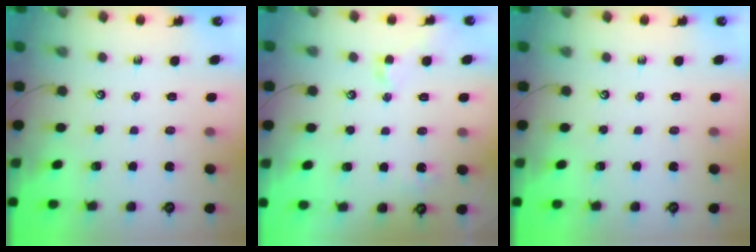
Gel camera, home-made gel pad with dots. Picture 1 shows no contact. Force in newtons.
{"total": 1.7, "press": 1.6, "slide": 0.5}
{"total": 0.0}